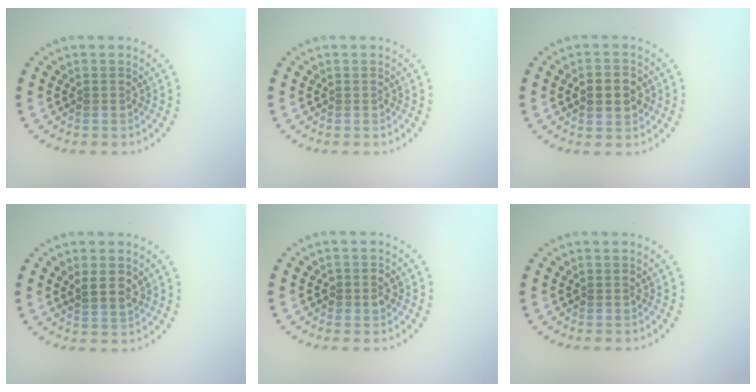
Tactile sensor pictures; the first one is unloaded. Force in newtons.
{"total": 0.0}
{"total": 3.8, "press": 3.8, "slide": 0.2}
{"total": 1.7, "press": 1.6, "slide": 0.8}
{"total": 1.4, "press": 1.4, "slide": 0.5}
{"total": 0.0}